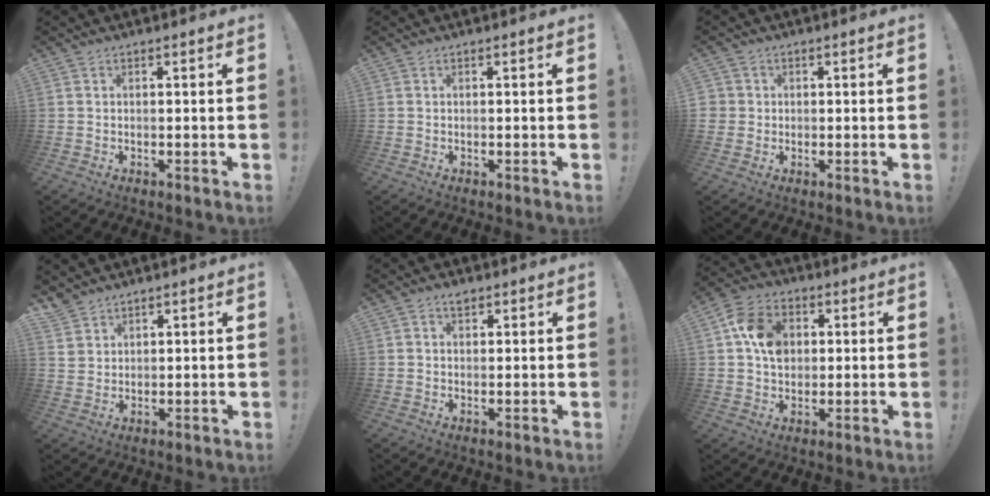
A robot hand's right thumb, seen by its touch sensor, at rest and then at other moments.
{"total": 0.0}
{"total": 2.7, "force": [0.1, 2.6, 0.4], "torque": [-0.008, 0.003, 0.004]}
{"total": 3.8, "force": [3.1, 2.1, 0.6], "torque": [-0.012, -0.021, 0.060]}
{"total": 1.8, "force": [1.2, 1.1, 0.9], "torque": [0.000, -0.006, 0.017]}
{"total": 11.8, "force": [2.7, 8.9, 7.2], "torque": [-0.122, 0.006, 0.053]}